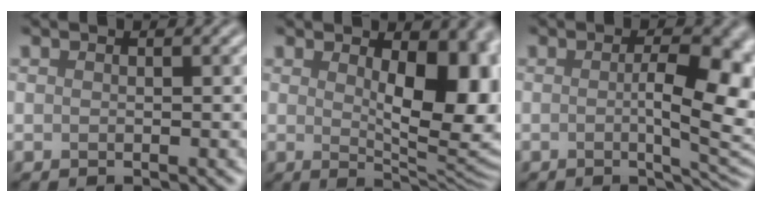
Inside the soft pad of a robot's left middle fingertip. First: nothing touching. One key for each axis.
{"total": 9.8, "fx": 1.7, "fy": 4.6, "fz": 8.5, "tx": -0.095, "ty": -0.004, "tz": 0.032}
{"total": 7.5, "fx": -0.1, "fy": 2.3, "fz": 7.1, "tx": -0.087, "ty": -0.004, "tz": 0.001}